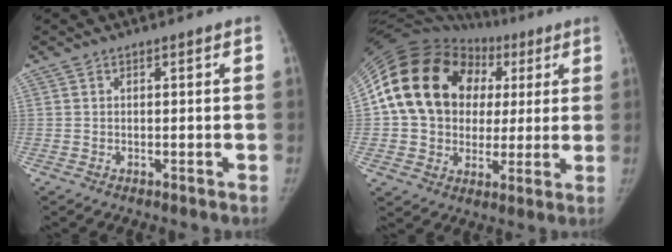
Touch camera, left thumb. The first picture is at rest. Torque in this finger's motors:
{"motor_torque": [1.14, 1.33, 1.51, -1.26, 0.24]}